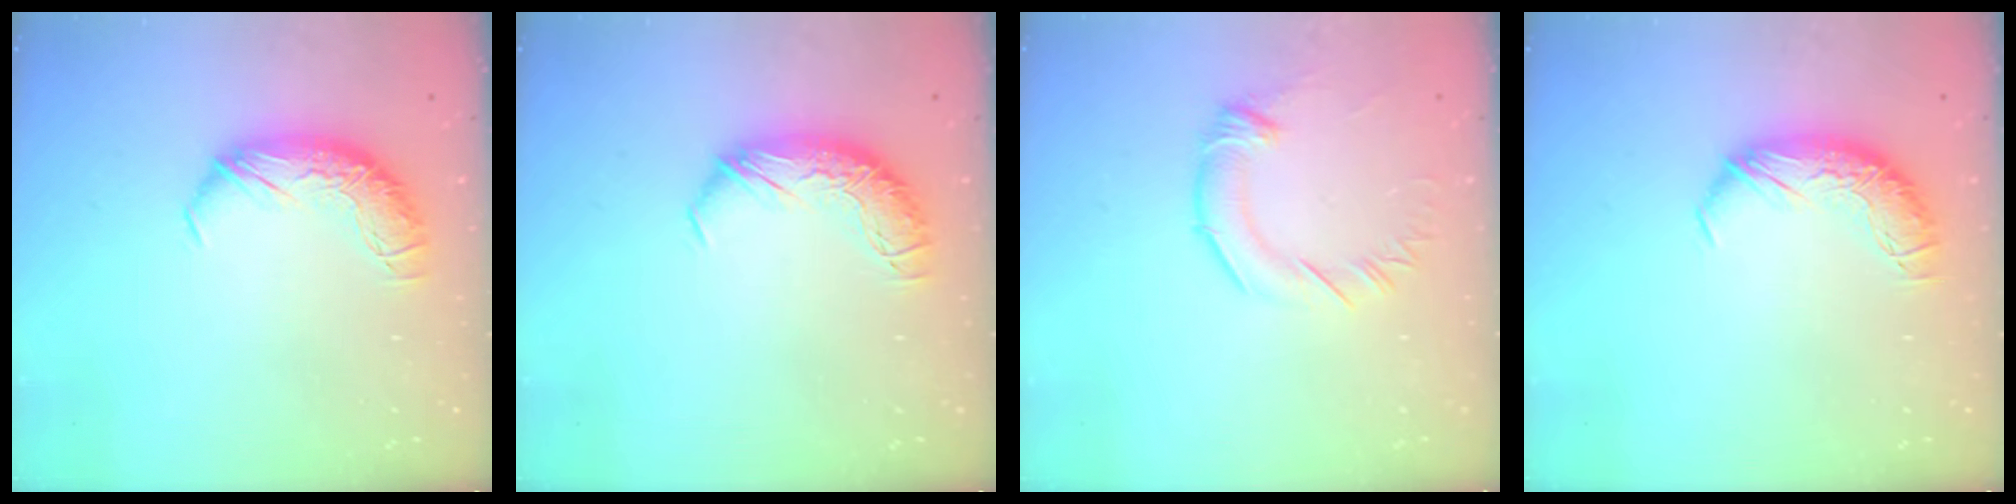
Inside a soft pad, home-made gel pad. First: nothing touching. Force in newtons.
{"total": 0.0}
{"total": 1.9, "press": 1.8, "slide": 0.7}
{"total": 0.0}